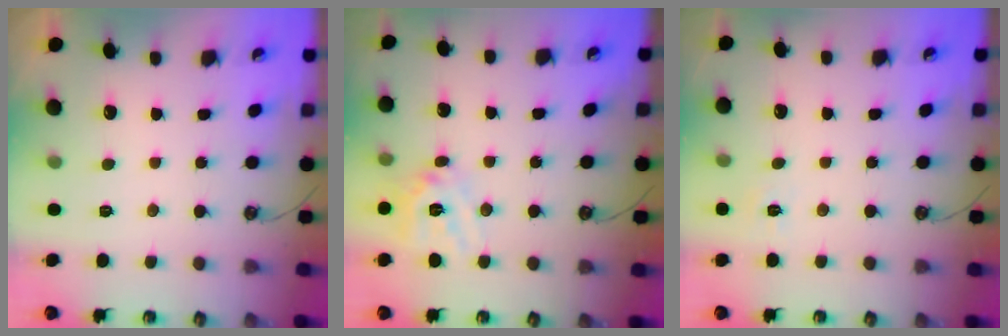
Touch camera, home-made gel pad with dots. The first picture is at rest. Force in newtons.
{"total": 13.0, "press": 12.9, "slide": 1.7}
{"total": 4.0, "press": 4.0, "slide": 0.5}